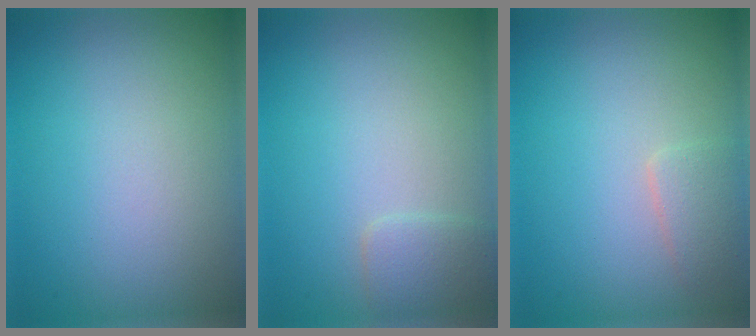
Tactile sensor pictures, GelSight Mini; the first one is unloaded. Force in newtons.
{"total": 1.5, "press": 1.5, "slide": 0.1}
{"total": 1.5, "press": 1.5, "slide": 0.1}